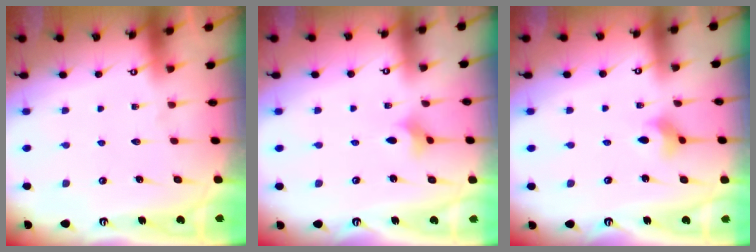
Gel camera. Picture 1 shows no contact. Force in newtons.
{"total": 2.6, "press": 2.5, "slide": 0.7}
{"total": 3.0, "press": 3.0, "slide": 0.5}